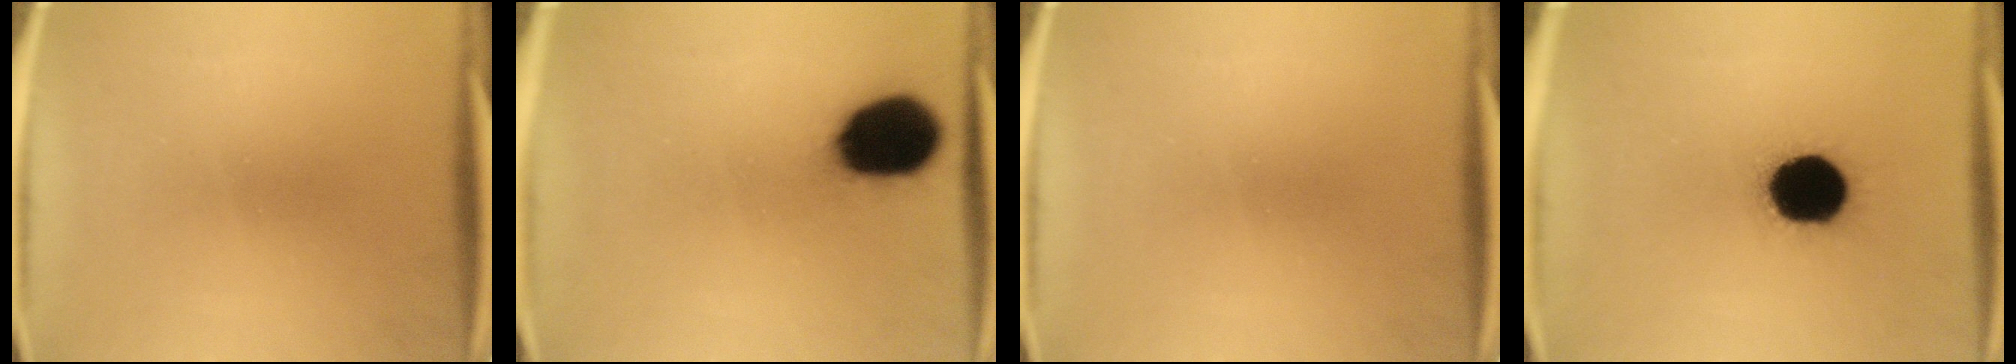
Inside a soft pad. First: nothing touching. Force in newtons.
{"total": 17.9}
{"total": 0.0}
{"total": 18.6}